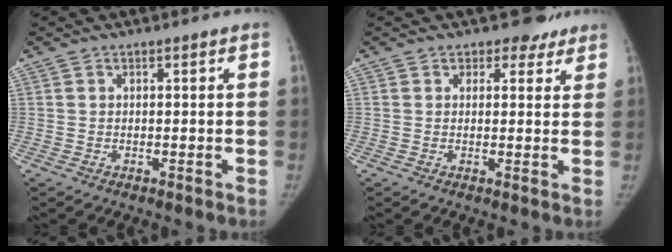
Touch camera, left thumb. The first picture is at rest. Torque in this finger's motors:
{"motor_torque": [1.15, 1.01, 0.39, -0.22, 0.04]}